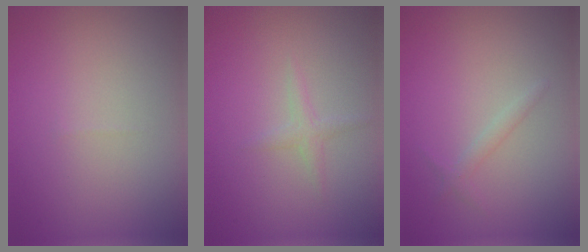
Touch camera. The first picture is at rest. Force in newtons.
{"total": 1.1, "press": 1.1, "slide": 0.0}
{"total": 0.9, "press": 0.9, "slide": 0.1}